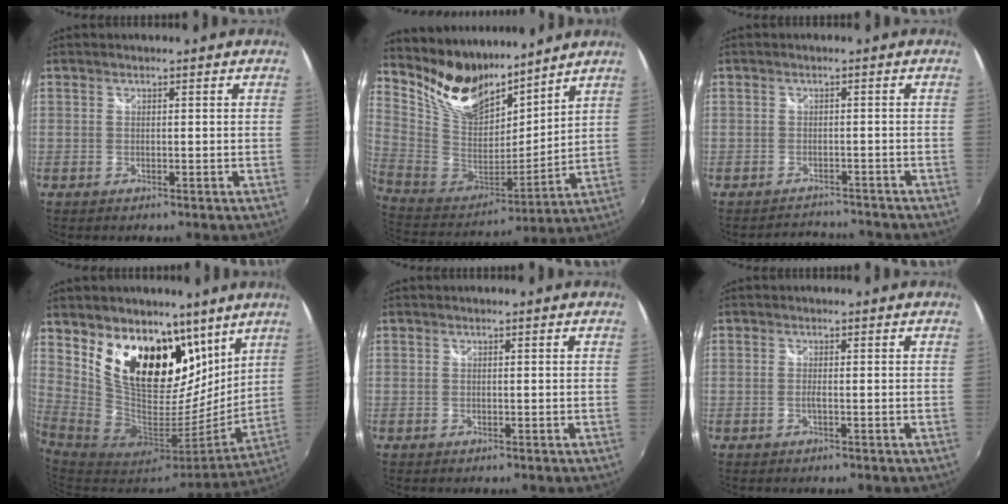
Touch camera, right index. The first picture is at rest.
{"total": 17.6, "force": [14.0, 8.0, 7.0], "torque": [-0.170, -0.001, 0.277]}
{"total": 4.5, "force": [-4.1, 1.9, 0.1], "torque": [-0.008, 0.016, -0.064]}
{"total": 20.2, "force": [11.8, 11.4, 11.9], "torque": [-0.210, -0.014, 0.217]}
{"total": 0.0}
{"total": 1.0, "force": [-0.4, -0.1, 0.9], "torque": [-0.017, 0.000, -0.008]}